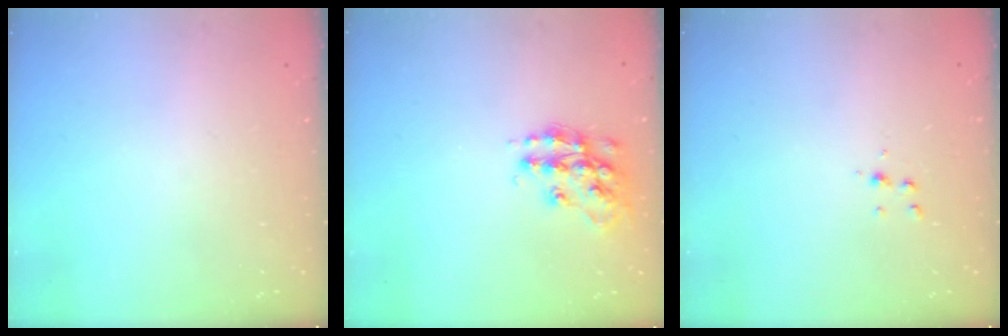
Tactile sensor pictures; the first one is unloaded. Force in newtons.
{"total": 13.7, "press": 13.7, "slide": 0.9}
{"total": 4.4, "press": 4.3, "slide": 0.4}